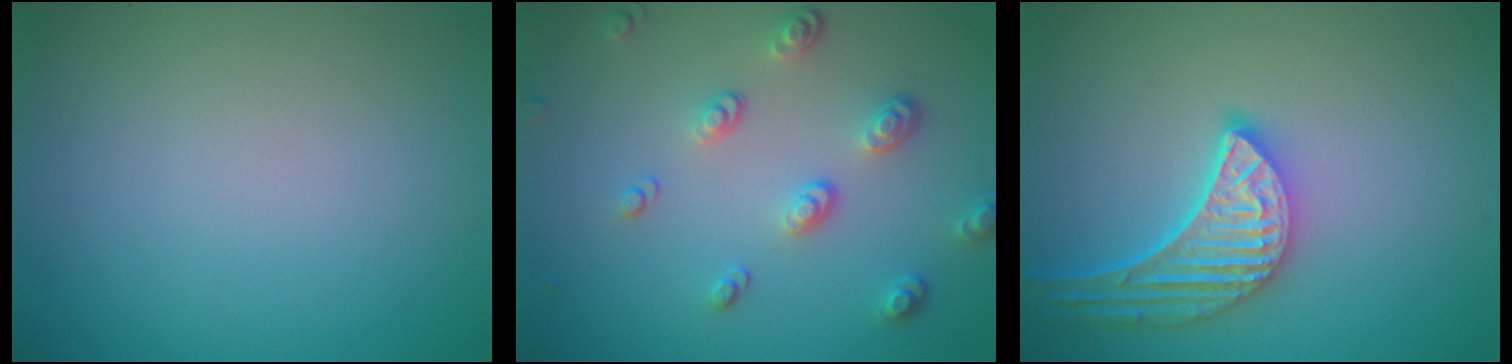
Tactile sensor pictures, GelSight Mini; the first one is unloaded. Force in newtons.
{"total": 3.3, "press": 2.6, "slide": 2.0}
{"total": 5.3, "press": 4.3, "slide": 3.1}